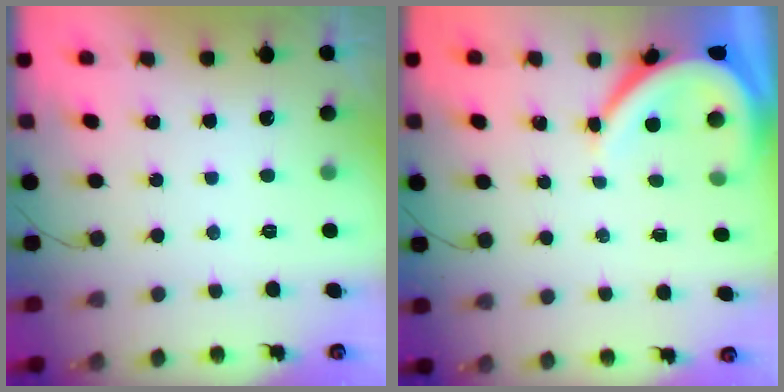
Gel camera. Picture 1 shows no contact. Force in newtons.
{"total": 7.5, "press": 7.4, "slide": 0.9}